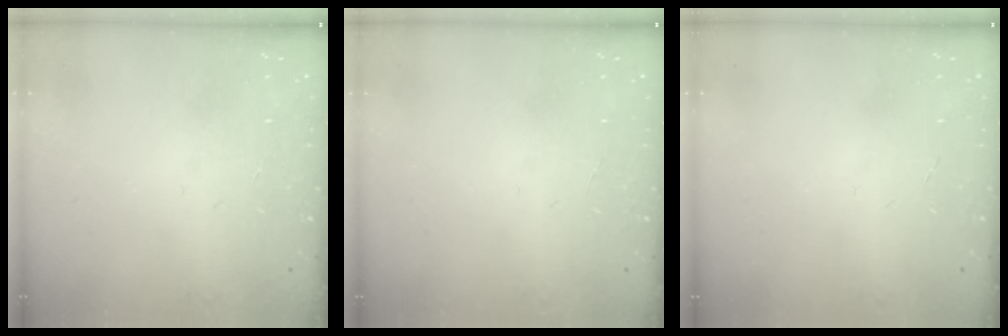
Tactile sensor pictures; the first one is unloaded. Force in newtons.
{"total": 0.0}
{"total": 0.0}